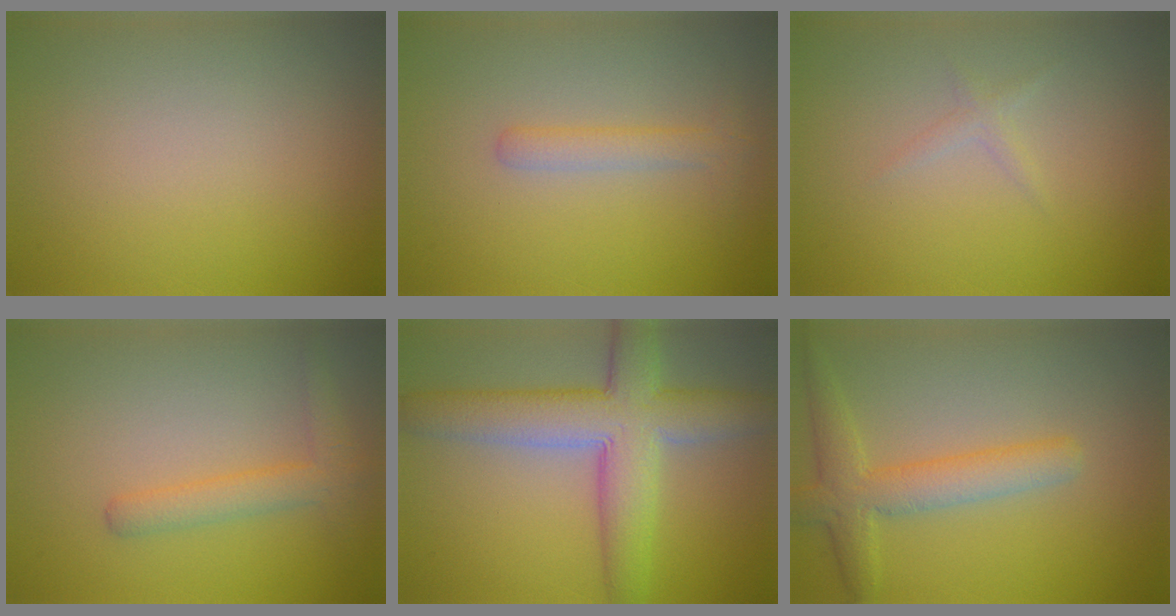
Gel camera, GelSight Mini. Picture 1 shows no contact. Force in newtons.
{"total": 1.8, "press": 1.8, "slide": 0.1}
{"total": 0.8, "press": 0.8, "slide": 0.0}
{"total": 2.5, "press": 2.5, "slide": 0.0}
{"total": 8.0, "press": 8.0, "slide": 0.3}
{"total": 4.1, "press": 4.1, "slide": 0.1}